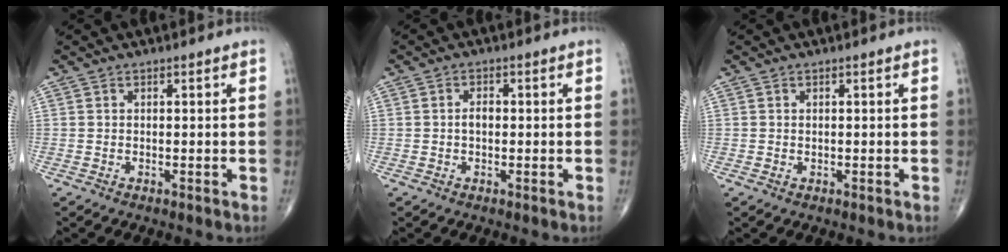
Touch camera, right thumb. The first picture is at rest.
{"total": 1.8, "force": [-0.2, 1.2, 1.4], "torque": [-0.020, 0.004, -0.006]}
{"total": 0.0}